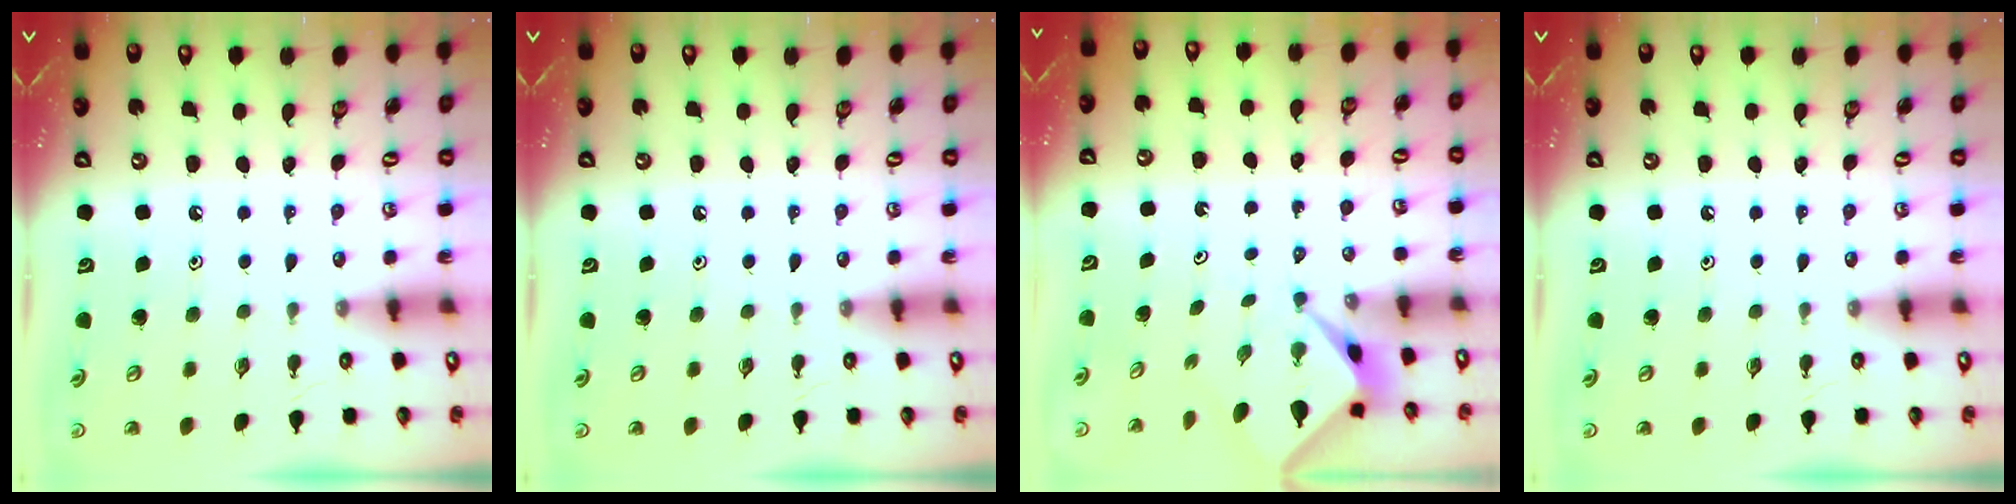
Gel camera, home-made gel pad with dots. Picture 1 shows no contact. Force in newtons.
{"total": 0.0}
{"total": 2.3, "press": 2.3, "slide": 0.3}
{"total": 0.0}